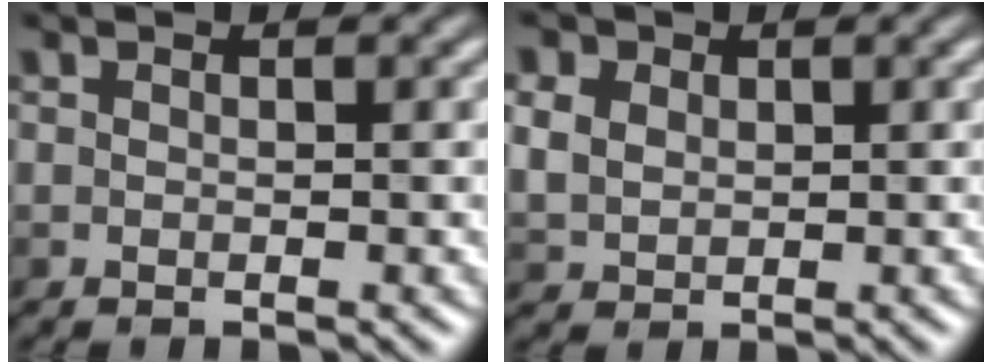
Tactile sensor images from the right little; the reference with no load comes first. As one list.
[{"total": 4.3, "force": [1.9, 3.2, 2.3], "torque": [-0.075, 0.014, 0.032]}]